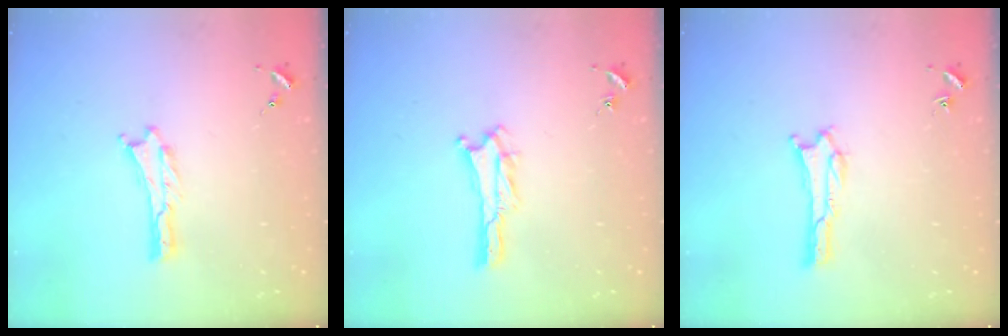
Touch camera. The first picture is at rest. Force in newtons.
{"total": 1.3, "press": 1.3, "slide": 0.4}
{"total": 1.3, "press": 1.3, "slide": 0.4}